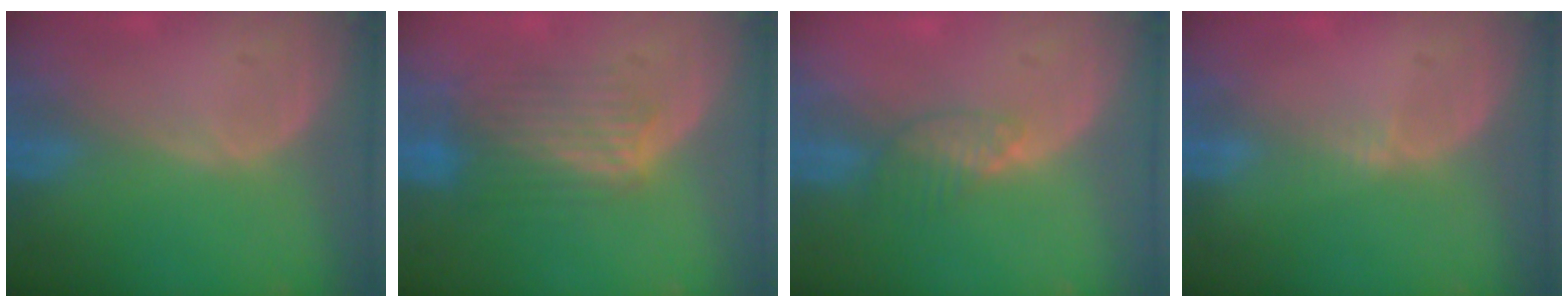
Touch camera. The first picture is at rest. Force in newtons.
{"total": 6.3, "press": 6.3, "slide": 0.5}
{"total": 3.3, "press": 3.1, "slide": 1.3}
{"total": 0.8, "press": 0.8, "slide": 0.4}